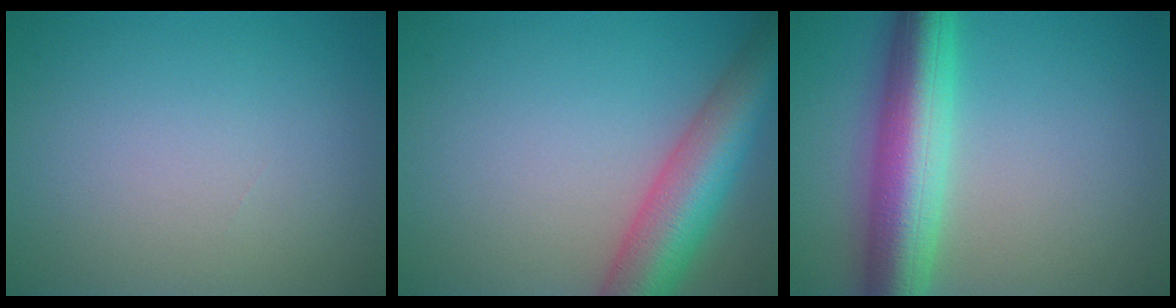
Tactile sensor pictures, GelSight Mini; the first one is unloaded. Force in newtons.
{"total": 8.1, "press": 8.1, "slide": 0.2}
{"total": 8.6, "press": 8.6, "slide": 0.3}